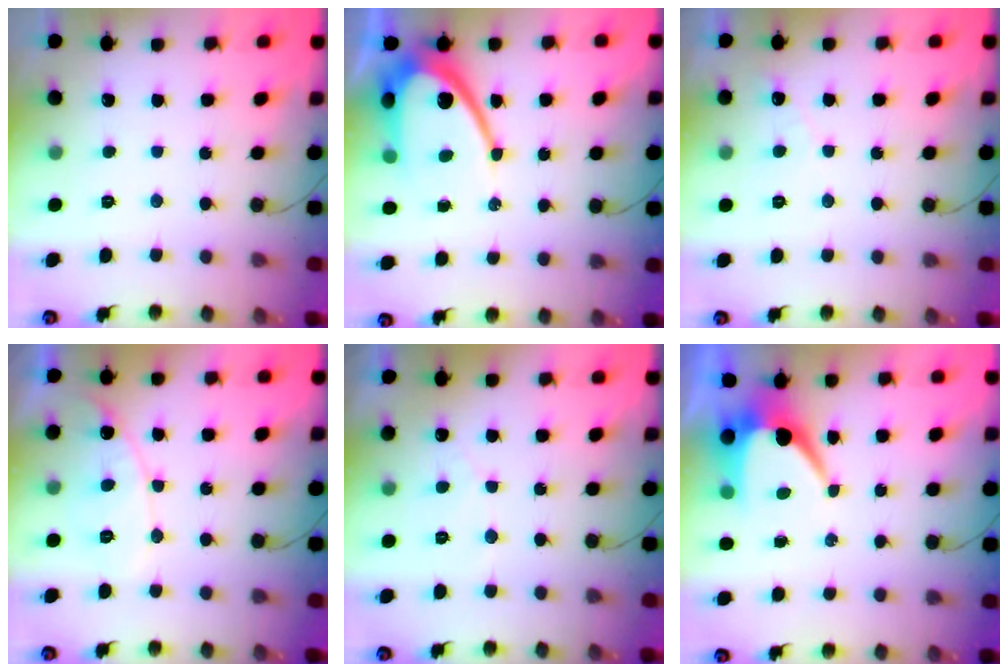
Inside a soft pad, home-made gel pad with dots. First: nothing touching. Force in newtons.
{"total": 13.6, "press": 13.6, "slide": 0.9}
{"total": 2.9, "press": 2.9, "slide": 0.3}
{"total": 9.9, "press": 9.9, "slide": 0.8}
{"total": 3.0, "press": 3.0, "slide": 0.1}
{"total": 7.1, "press": 7.1, "slide": 0.6}